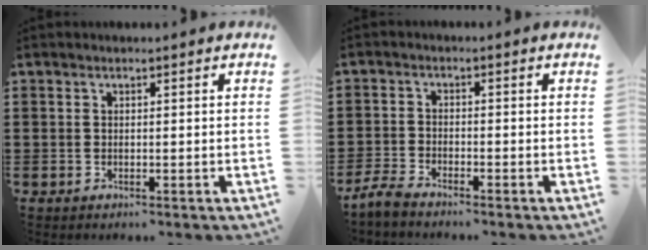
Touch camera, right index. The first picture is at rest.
{"total": 2.9, "force": [-2.8, 0.1, 0.7], "torque": [-0.031, -0.003, -0.061]}